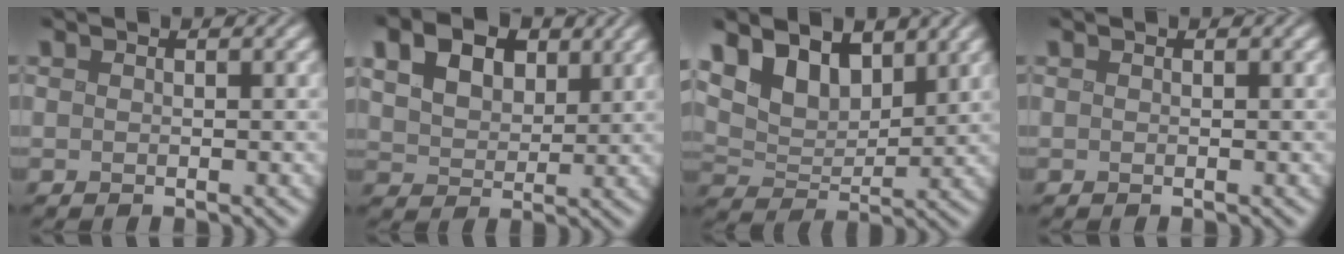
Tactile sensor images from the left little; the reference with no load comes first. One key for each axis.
{"total": 6.1, "fx": 2.9, "fy": 3.9, "fz": 3.7, "tx": -0.083, "ty": 0.015, "tz": 0.036}
{"total": 6.2, "fx": 3.7, "fy": 3.5, "fz": 3.6, "tx": -0.076, "ty": 0.003, "tz": 0.056}
{"total": 0.0}